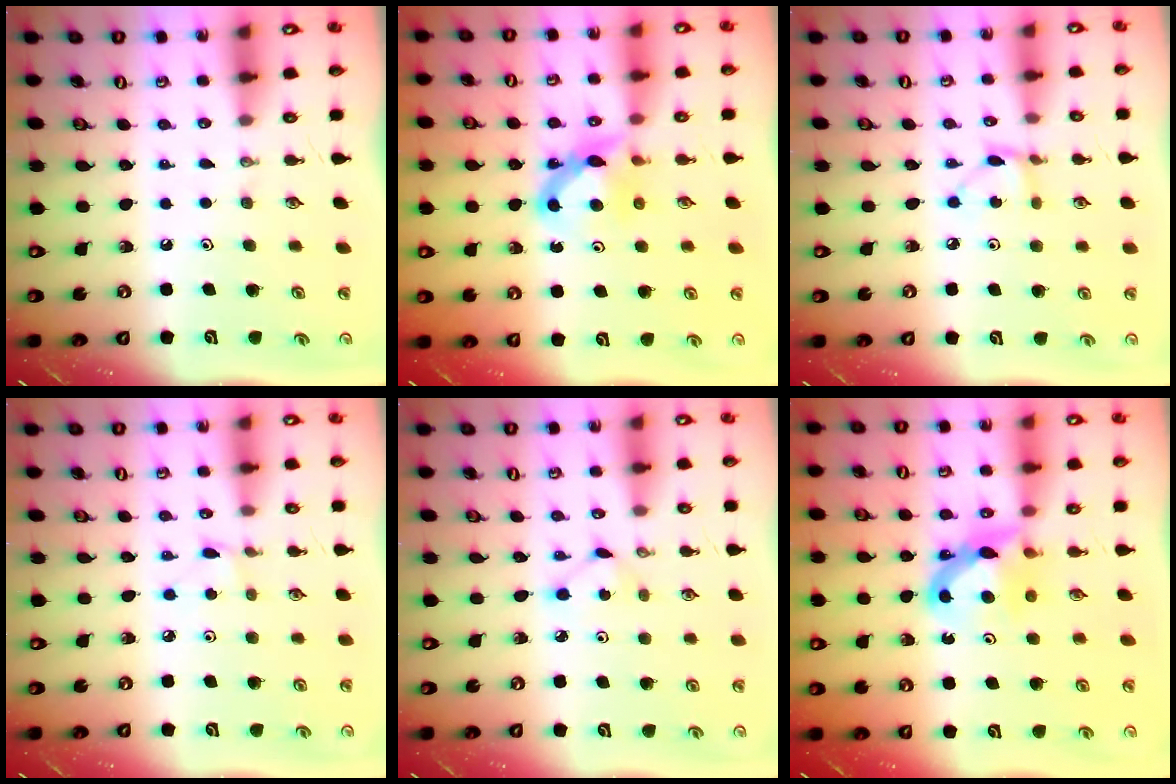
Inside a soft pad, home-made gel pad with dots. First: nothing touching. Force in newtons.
{"total": 7.4, "press": 7.4, "slide": 0.5}
{"total": 3.4, "press": 3.4, "slide": 0.3}
{"total": 1.5, "press": 1.5, "slide": 0.2}
{"total": 2.8, "press": 2.7, "slide": 0.3}
{"total": 7.5, "press": 7.5, "slide": 0.5}